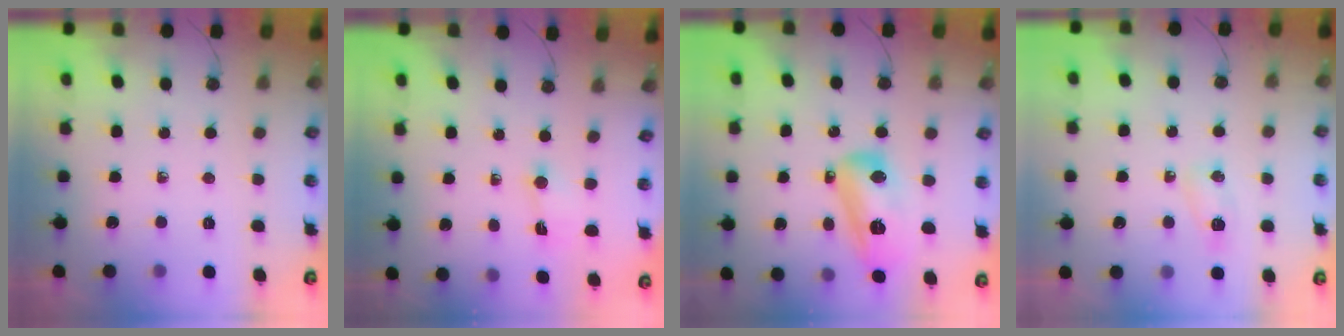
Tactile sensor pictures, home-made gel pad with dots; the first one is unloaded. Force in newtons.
{"total": 0.8, "press": 0.7, "slide": 0.5}
{"total": 13.4, "press": 13.2, "slide": 1.9}
{"total": 6.4, "press": 5.1, "slide": 3.9}